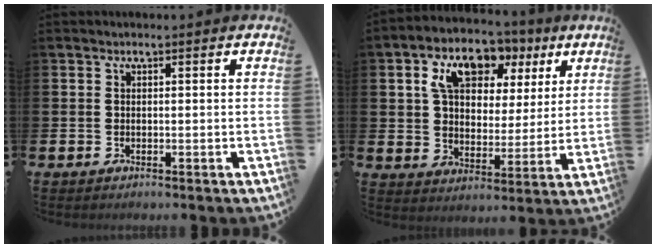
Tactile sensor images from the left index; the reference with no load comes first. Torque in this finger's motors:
{"motor_torque": [2.14, 0.00, 1.05, 0.13]}